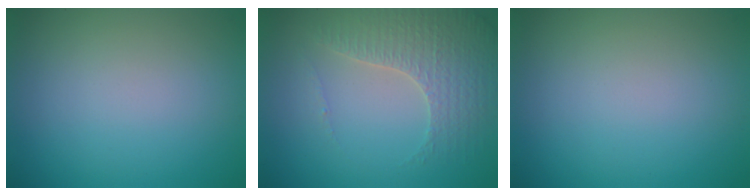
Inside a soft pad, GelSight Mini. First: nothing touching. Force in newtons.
{"total": 3.3, "press": 3.3, "slide": 0.6}
{"total": 0.0}